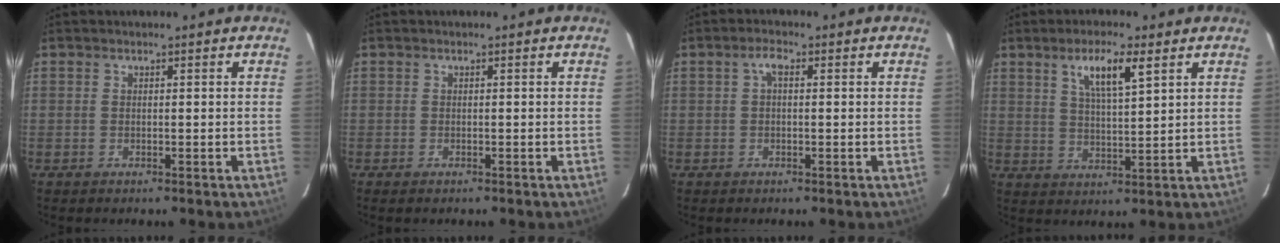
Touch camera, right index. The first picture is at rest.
{"total": 0.7, "force": [-0.5, 0.3, 0.3], "torque": [-0.007, -0.003, -0.010]}
{"total": 2.0, "force": [0.3, 0.9, 1.7], "torque": [-0.036, 0.010, 0.005]}
{"total": 7.4, "force": [3.9, 1.3, 6.1], "torque": [-0.110, 0.003, 0.071]}